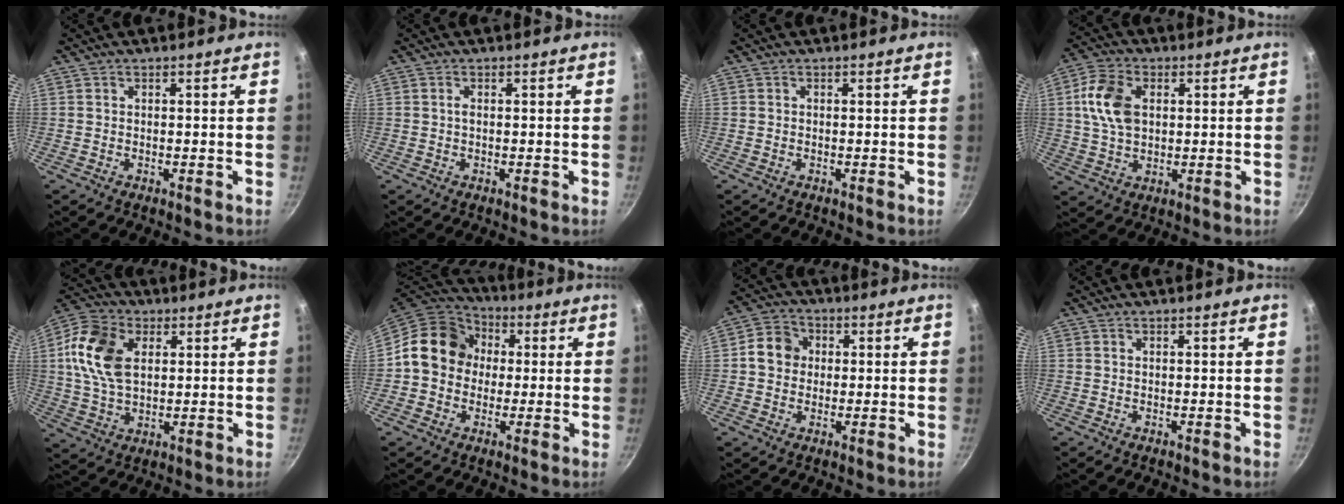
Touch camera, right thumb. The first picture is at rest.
{"total": 0.7, "force": [0.0, 0.3, 0.7], "torque": [-0.014, 0.002, 0.000]}
{"total": 0.0}
{"total": 10.2, "force": [1.9, 6.8, 7.4], "torque": [-0.131, 0.009, 0.031]}
{"total": 13.6, "force": [2.9, 9.0, 9.8], "torque": [-0.170, 0.003, 0.045]}
{"total": 13.9, "force": [1.2, 12.0, 7.0], "torque": [-0.082, 0.031, -0.001]}
{"total": 6.5, "force": [0.5, 5.8, 3.0], "torque": [-0.025, 0.012, -0.007]}
{"total": 0.0}